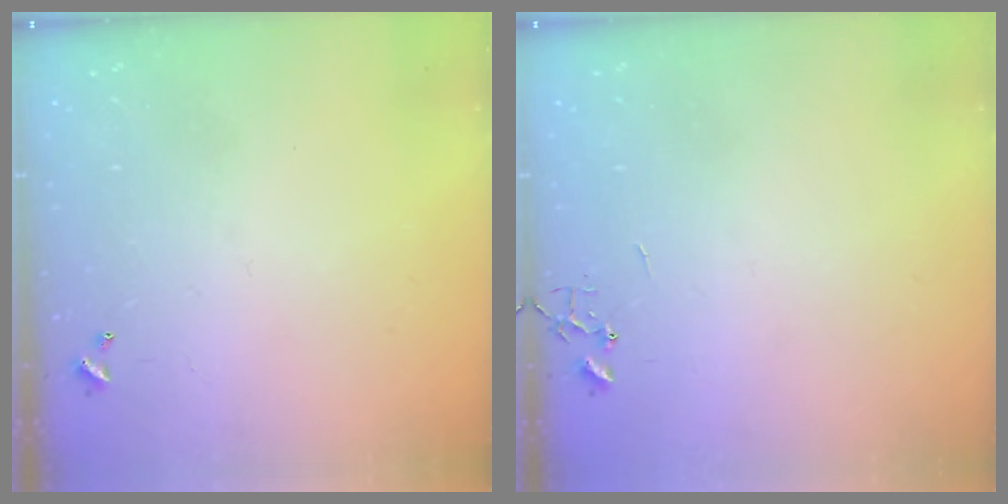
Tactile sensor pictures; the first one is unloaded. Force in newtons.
{"total": 0.0}